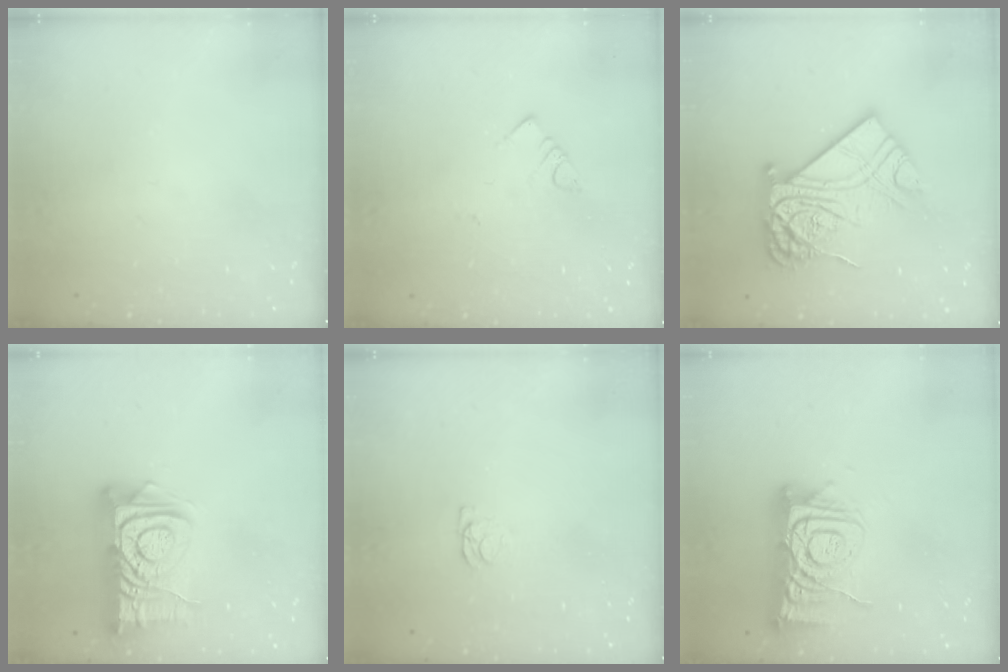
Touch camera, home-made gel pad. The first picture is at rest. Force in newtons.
{"total": 2.7, "press": 2.6, "slide": 0.5}
{"total": 20.2, "press": 20.1, "slide": 1.9}
{"total": 13.2, "press": 13.2, "slide": 1.5}
{"total": 1.2, "press": 1.1, "slide": 0.3}
{"total": 12.6, "press": 12.6, "slide": 1.1}